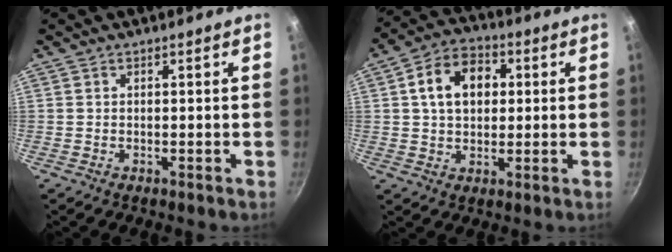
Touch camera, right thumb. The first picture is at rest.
{"total": 11.0, "force": [2.1, 8.0, 7.2], "torque": [-0.092, 0.015, 0.025]}